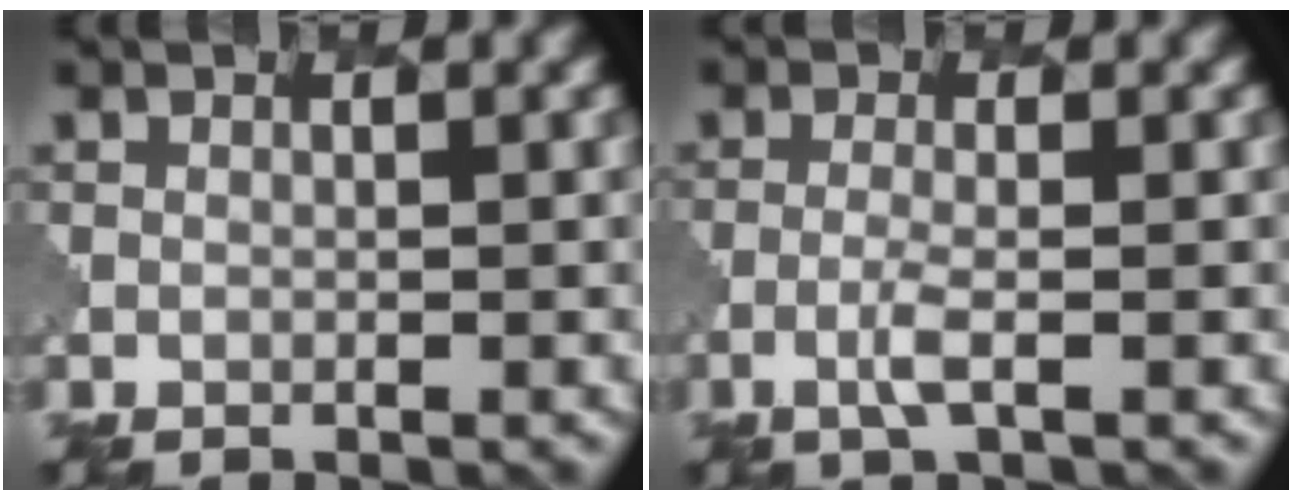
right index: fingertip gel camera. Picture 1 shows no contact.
{"total": 1.6, "force": [-0.7, 0.3, 1.5], "torque": [-0.034, 0.001, -0.019]}